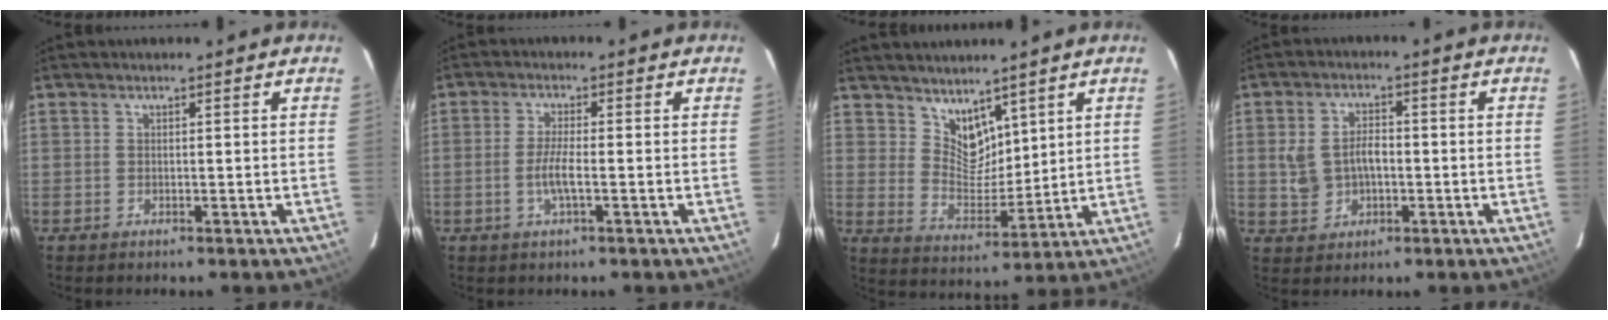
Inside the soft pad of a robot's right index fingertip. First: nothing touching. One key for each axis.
{"total": 4.1, "fx": -1.3, "fy": 0.3, "fz": 3.8, "tx": -0.075, "ty": -0.004, "tz": -0.025}
{"total": 7.2, "fx": 5.5, "fy": 4.0, "fz": 2.5, "tx": -0.033, "ty": -0.003, "tz": 0.109}
{"total": 7.0, "fx": -0.6, "fy": 5.0, "fz": 4.8, "tx": -0.101, "ty": 0.010, "tz": -0.003}